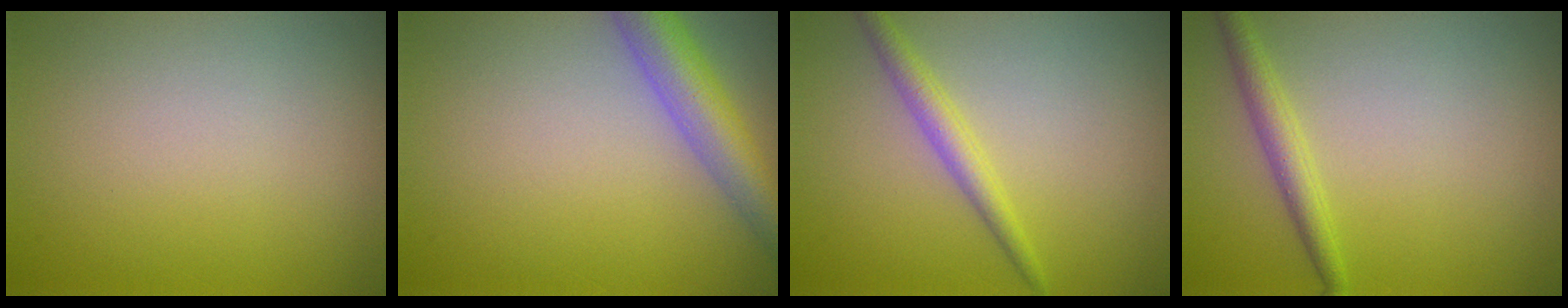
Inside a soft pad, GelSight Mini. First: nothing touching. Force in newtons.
{"total": 4.9, "press": 4.9, "slide": 0.3}
{"total": 2.1, "press": 2.1, "slide": 0.0}
{"total": 2.1, "press": 2.1, "slide": 0.1}